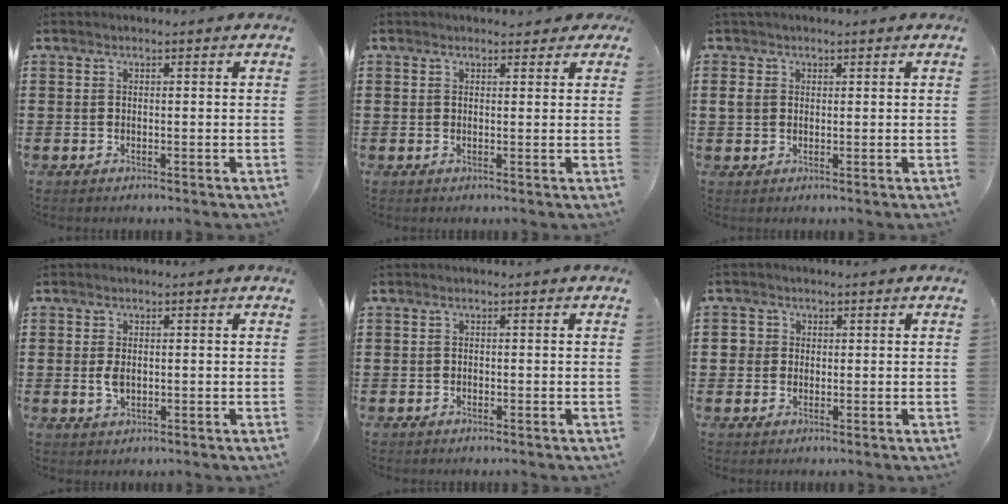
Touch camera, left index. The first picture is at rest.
{"total": 1.4, "force": [1.1, 0.6, 0.5], "torque": [-0.005, 0.002, 0.020]}
{"total": 1.8, "force": [0.6, 1.5, 0.9], "torque": [-0.022, 0.008, 0.011]}
{"total": 2.7, "force": [0.1, 1.5, 2.2], "torque": [-0.051, 0.001, -0.001]}
{"total": 0.6, "force": [-0.5, 0.3, 0.1], "torque": [-0.004, 0.001, -0.010]}
{"total": 2.3, "force": [0.3, 2.2, 0.5], "torque": [-0.020, 0.009, 0.003]}